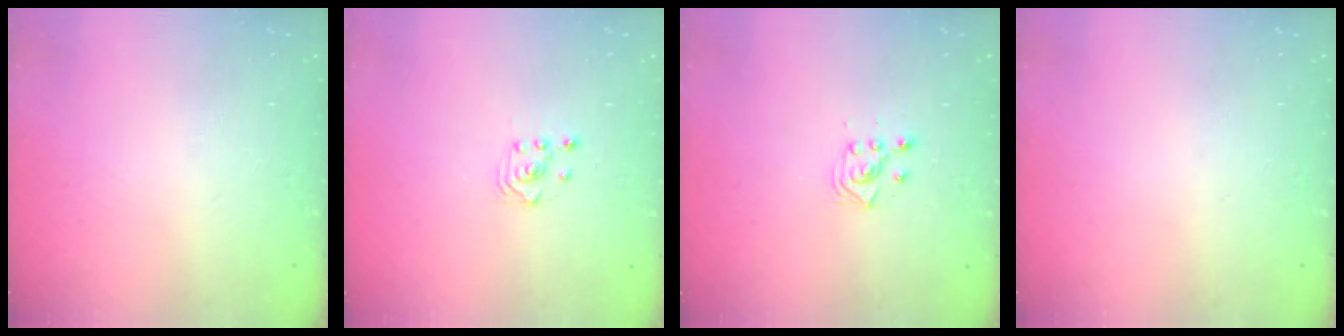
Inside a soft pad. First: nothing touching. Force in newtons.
{"total": 2.9, "press": 2.6, "slide": 1.4}
{"total": 3.7, "press": 3.6, "slide": 0.9}
{"total": 0.0}